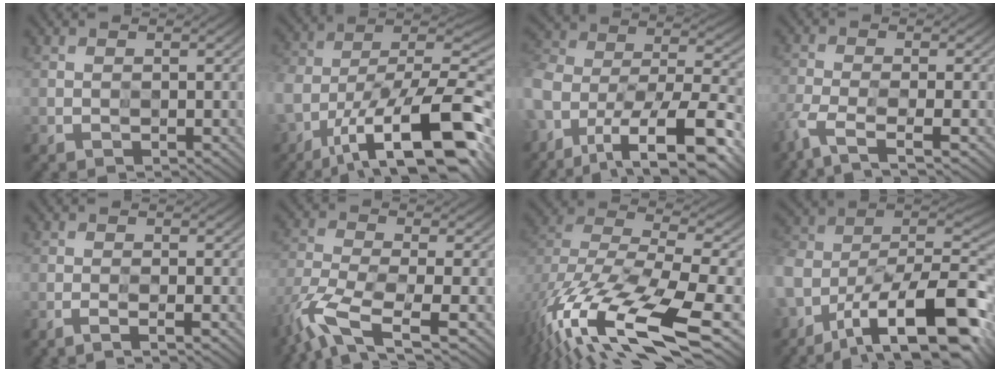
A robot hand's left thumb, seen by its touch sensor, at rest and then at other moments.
{"total": 18.2, "force": [-11.4, 7.0, 12.3], "torque": [-0.224, -0.014, -0.199]}
{"total": 14.0, "force": [-9.9, 6.3, 7.7], "torque": [-0.191, -0.014, -0.165]}
{"total": 4.8, "force": [-3.9, 0.7, 2.7], "torque": [-0.064, -0.011, -0.084]}
{"total": 1.7, "force": [-1.5, -0.6, 0.6], "torque": [-0.013, -0.002, -0.033]}
{"total": 8.7, "force": [-6.1, 2.2, 5.8], "torque": [-0.130, -0.021, -0.120]}
{"total": 15.8, "force": [-8.7, 6.6, 11.4], "torque": [-0.258, -0.037, -0.137]}
{"total": 18.3, "force": [-11.2, 8.7, 11.5], "torque": [-0.226, -0.014, -0.185]}